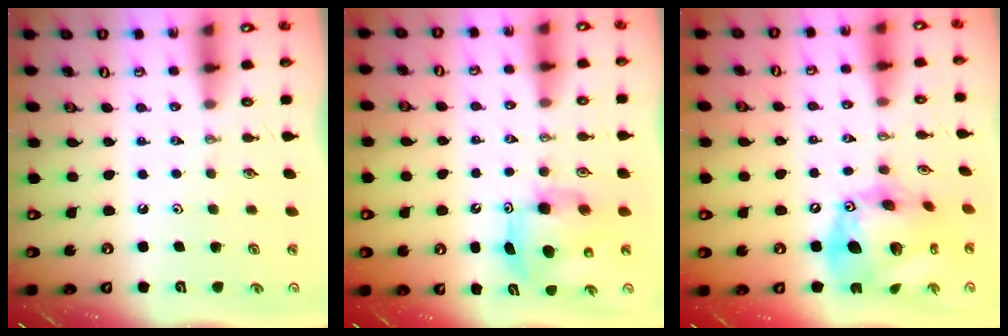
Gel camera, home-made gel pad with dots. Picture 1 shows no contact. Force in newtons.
{"total": 8.1, "press": 8.0, "slide": 0.6}
{"total": 22.3, "press": 22.2, "slide": 2.4}